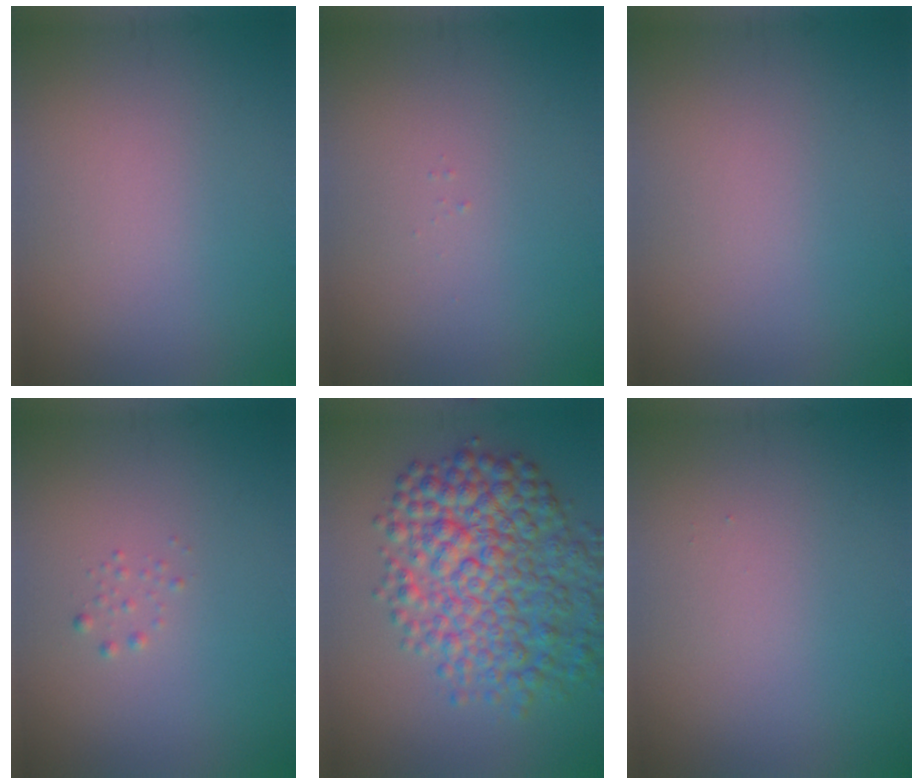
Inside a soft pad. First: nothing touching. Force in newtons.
{"total": 0.0}
{"total": 0.0}
{"total": 0.6, "press": 0.6, "slide": 0.0}
{"total": 8.9, "press": 8.9, "slide": 0.2}
{"total": 0.0}